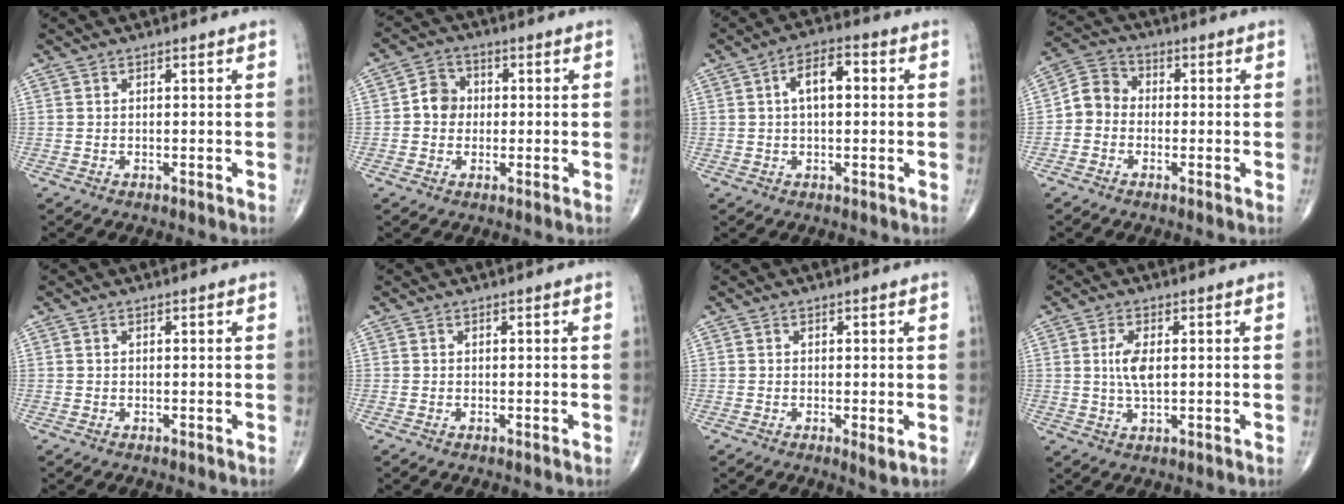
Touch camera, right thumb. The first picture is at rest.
{"total": 5.2, "force": [0.0, 4.6, 2.4], "torque": [-0.022, 0.012, -0.010]}
{"total": 7.1, "force": [1.2, 3.5, 6.0], "torque": [-0.095, 0.018, 0.014]}
{"total": 5.8, "force": [-1.1, 5.1, 2.6], "torque": [-0.029, 0.023, -0.039]}
{"total": 0.0}
{"total": 0.0}
{"total": 2.0, "force": [-0.3, 0.6, 1.9], "torque": [-0.032, -0.009, -0.006]}
{"total": 5.2, "force": [0.7, 2.2, 4.6], "torque": [-0.095, -0.004, 0.014]}